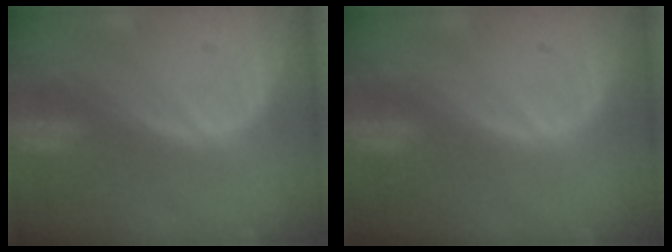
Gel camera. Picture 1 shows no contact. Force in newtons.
{"total": 0.0}